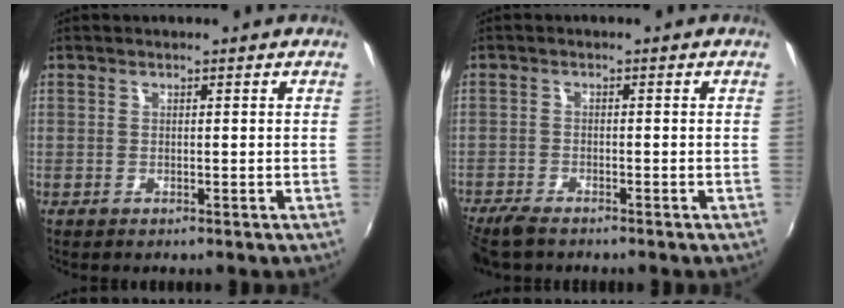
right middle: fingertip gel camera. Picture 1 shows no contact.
{"total": 5.4, "force": [-4.6, 1.4, 2.5], "torque": [-0.071, -0.025, -0.089]}